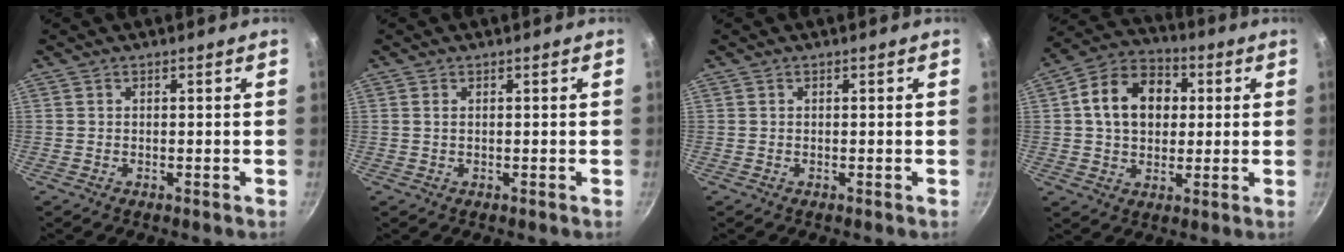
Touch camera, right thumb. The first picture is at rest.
{"total": 0.8, "force": [0.3, 0.4, 0.6], "torque": [-0.012, 0.001, 0.004]}
{"total": 0.0}
{"total": 13.8, "force": [2.4, 10.4, 8.8], "torque": [-0.120, 0.021, 0.026]}